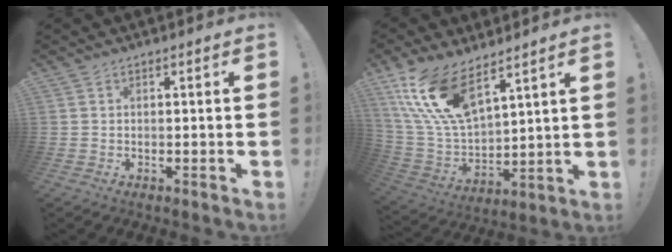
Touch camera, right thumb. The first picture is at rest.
{"total": 17.6, "force": [11.7, 7.0, 11.2], "torque": [-0.234, -0.071, 0.216]}